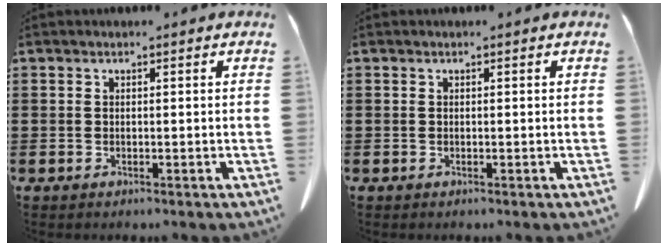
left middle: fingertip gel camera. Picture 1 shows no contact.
{"total": 0.0}